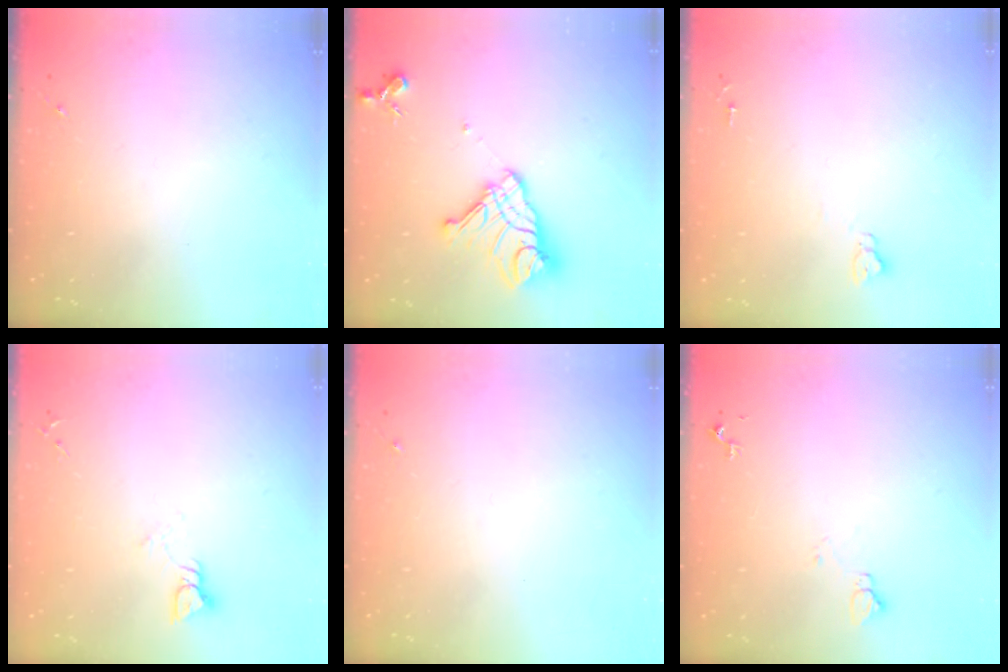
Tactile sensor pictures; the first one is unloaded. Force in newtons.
{"total": 15.8, "press": 15.7, "slide": 1.7}
{"total": 3.8, "press": 3.8, "slide": 0.3}
{"total": 3.6, "press": 3.6, "slide": 0.4}
{"total": 0.0}
{"total": 6.1, "press": 6.0, "slide": 0.8}